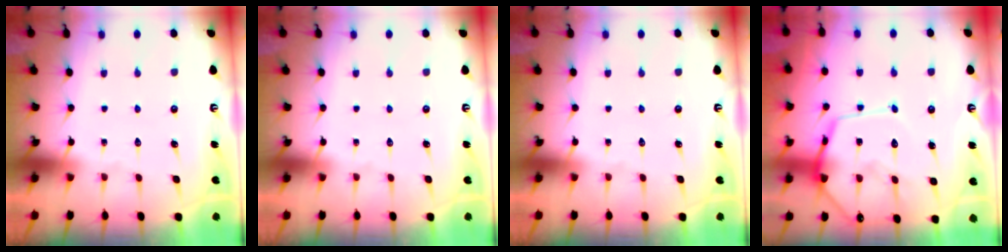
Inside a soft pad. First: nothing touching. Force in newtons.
{"total": 0.0}
{"total": 0.0}
{"total": 13.8, "press": 13.7, "slide": 1.2}